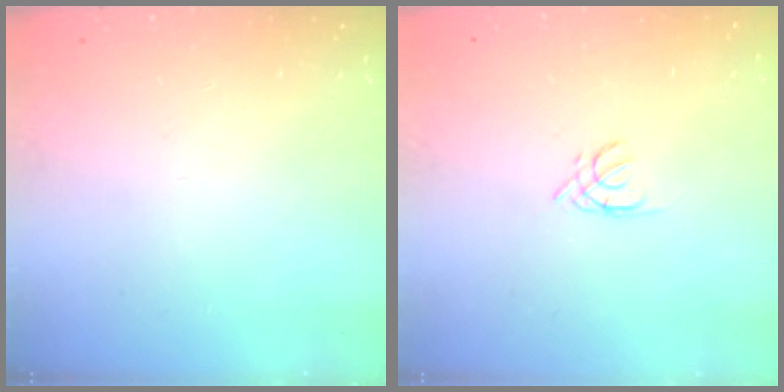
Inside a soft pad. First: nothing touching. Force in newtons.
{"total": 1.7, "press": 1.7, "slide": 0.3}